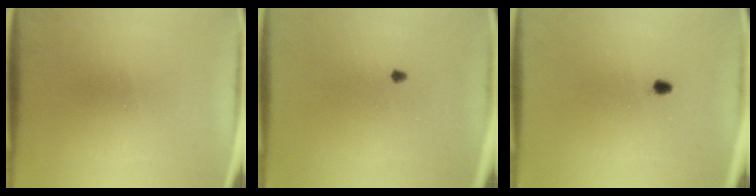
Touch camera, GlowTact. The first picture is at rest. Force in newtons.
{"total": 0.7}
{"total": 0.9}